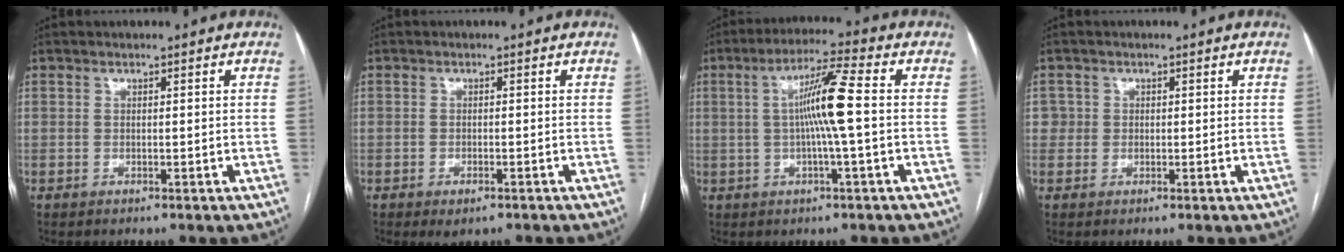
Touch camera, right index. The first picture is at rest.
{"total": 2.4, "force": [-1.5, 1.0, 1.5], "torque": [-0.020, -0.001, -0.015]}
{"total": 8.6, "force": [0.2, -0.5, 8.6], "torque": [-0.156, 0.011, -0.003]}
{"total": 2.0, "force": [0.3, 1.9, 0.0], "torque": [0.016, 0.007, 0.000]}